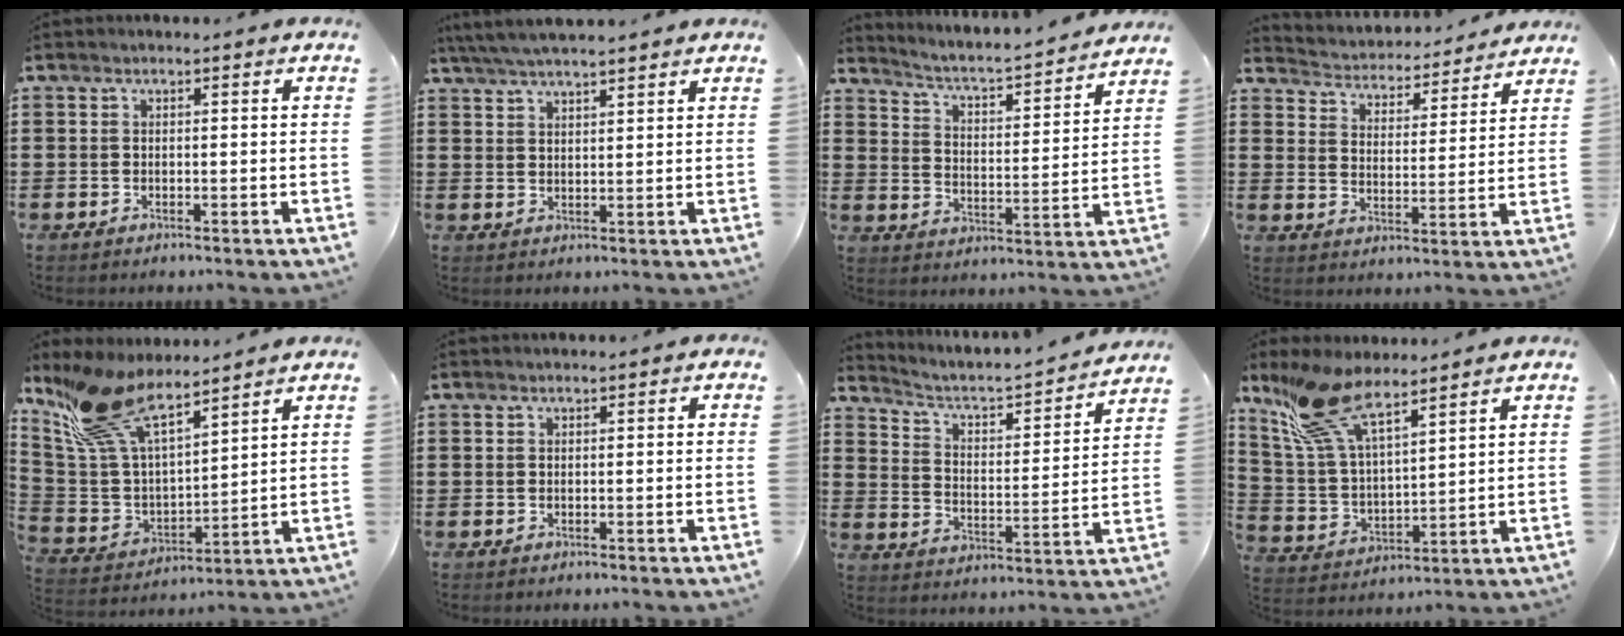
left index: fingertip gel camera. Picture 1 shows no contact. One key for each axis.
{"total": 4.1, "fx": 3.8, "fy": 0.0, "fz": 1.6, "tx": -0.042, "ty": -0.007, "tz": 0.069}
{"total": 3.2, "fx": 3.0, "fy": -0.2, "fz": 1.0, "tx": -0.041, "ty": -0.035, "tz": 0.037}
{"total": 3.5, "fx": 3.4, "fy": 0.3, "fz": -0.3, "tx": -0.019, "ty": -0.033, "tz": 0.052}
{"total": 13.0, "fx": 9.9, "fy": 3.8, "fz": 7.5, "tx": -0.187, "ty": -0.040, "tz": 0.180}
{"total": 0.0}
{"total": 2.8, "fx": 2.6, "fy": 0.6, "fz": 1.0, "tx": -0.042, "ty": -0.028, "tz": 0.030}
{"total": 11.4, "fx": 8.7, "fy": 2.8, "fz": 6.7, "tx": -0.172, "ty": -0.025, "tz": 0.157}